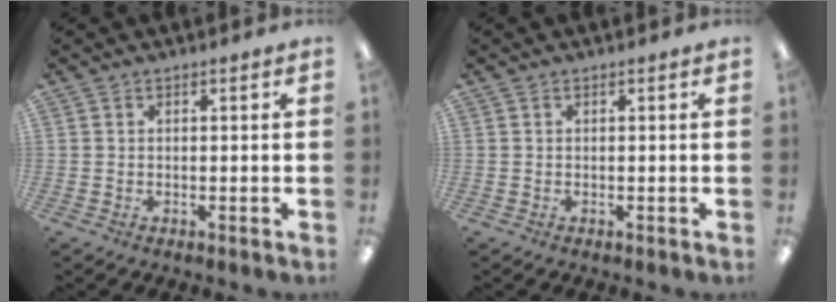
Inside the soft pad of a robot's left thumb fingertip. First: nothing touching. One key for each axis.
{"total": 0.0}